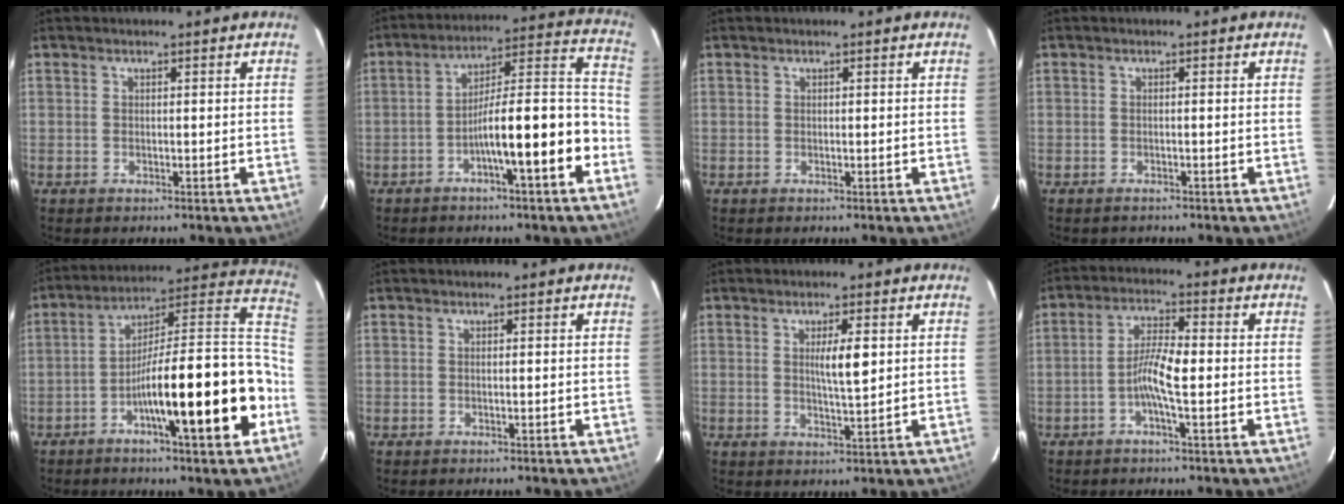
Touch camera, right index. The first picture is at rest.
{"total": 13.7, "force": [-5.3, 1.1, 12.6], "torque": [-0.187, 0.028, -0.081]}
{"total": 0.0}
{"total": 1.0, "force": [-0.9, 0.3, 0.2], "torque": [-0.007, -0.002, -0.011]}
{"total": 20.7, "force": [-7.4, 1.7, 19.3], "torque": [-0.253, 0.016, -0.114]}
{"total": 0.0}
{"total": 4.3, "force": [1.0, 0.5, 4.2], "torque": [-0.069, -0.005, 0.017]}
{"total": 5.8, "force": [-1.5, 0.6, 5.6], "torque": [-0.112, 0.008, -0.030]}